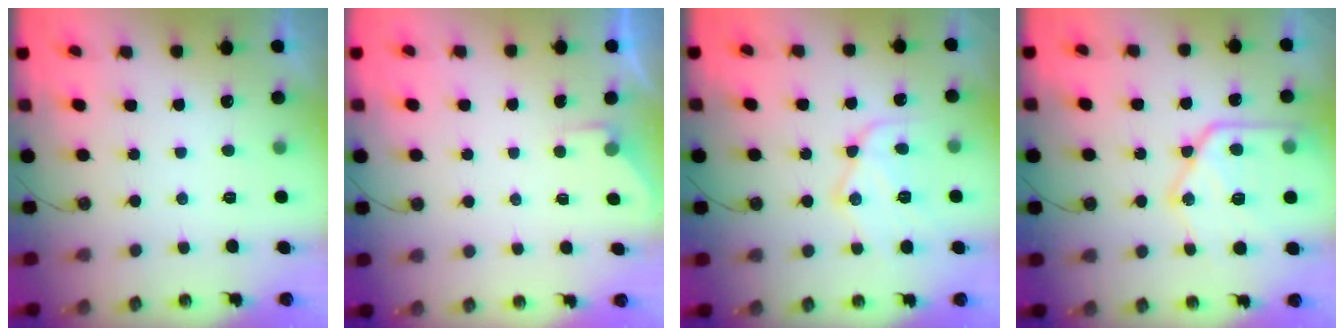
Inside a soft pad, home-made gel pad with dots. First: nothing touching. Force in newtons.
{"total": 2.6, "press": 2.6, "slide": 0.5}
{"total": 13.5, "press": 13.5, "slide": 1.4}
{"total": 19.5, "press": 19.4, "slide": 1.9}